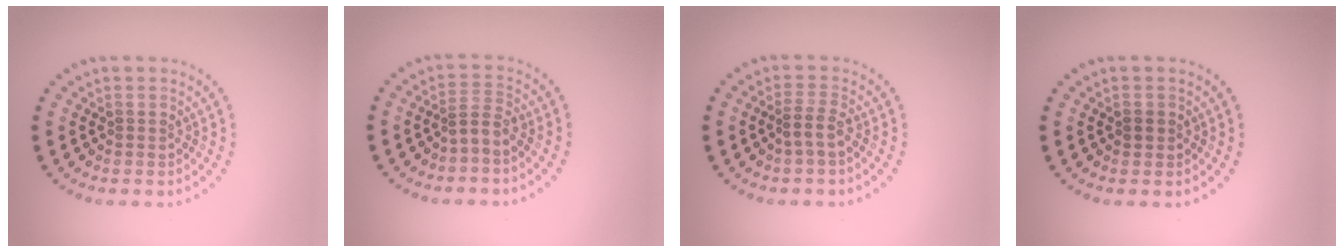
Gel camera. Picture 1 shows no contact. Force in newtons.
{"total": 1.7, "press": 1.1, "slide": 1.3}
{"total": 1.7, "press": 1.3, "slide": 1.1}
{"total": 0.9, "press": 0.8, "slide": 0.3}